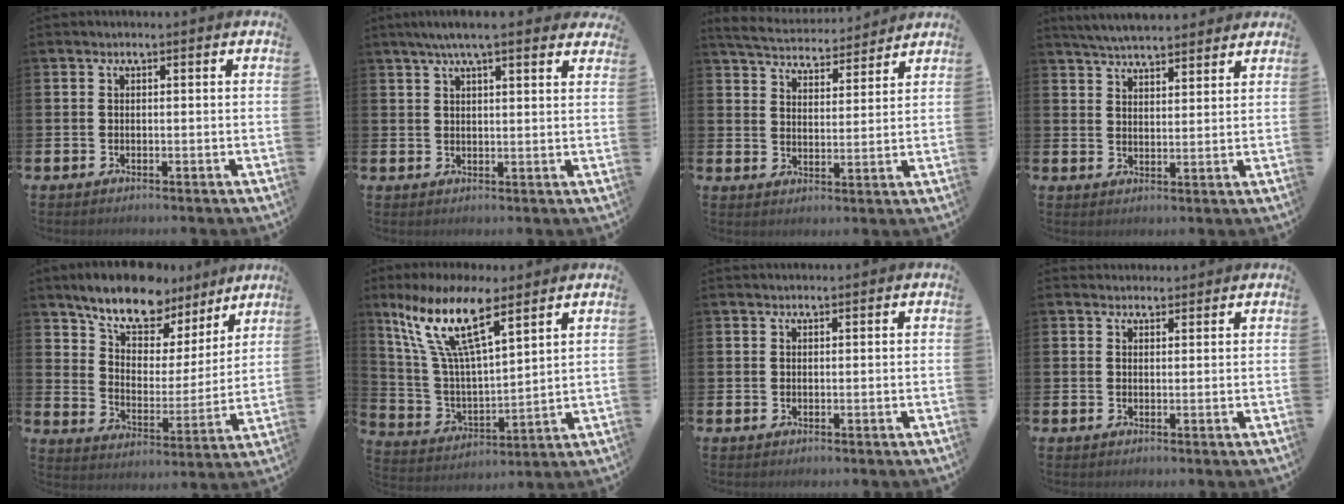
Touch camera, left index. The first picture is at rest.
{"total": 5.7, "force": [4.8, 0.8, 2.9], "torque": [-0.056, -0.010, 0.083]}
{"total": 5.5, "force": [5.4, 0.9, 0.7], "torque": [-0.038, -0.036, 0.095]}
{"total": 5.0, "force": [4.9, 0.6, 0.8], "torque": [-0.028, -0.022, 0.088]}
{"total": 10.6, "force": [9.2, 4.1, 3.3], "torque": [-0.094, -0.058, 0.161]}
{"total": 12.9, "force": [8.8, 3.8, 8.7], "torque": [-0.196, -0.023, 0.156]}
{"total": 0.7, "force": [0.7, 0.0, 0.1], "torque": [0.009, -0.003, 0.010]}
{"total": 1.9, "force": [1.8, 0.6, -0.1], "torque": [0.010, -0.008, 0.031]}